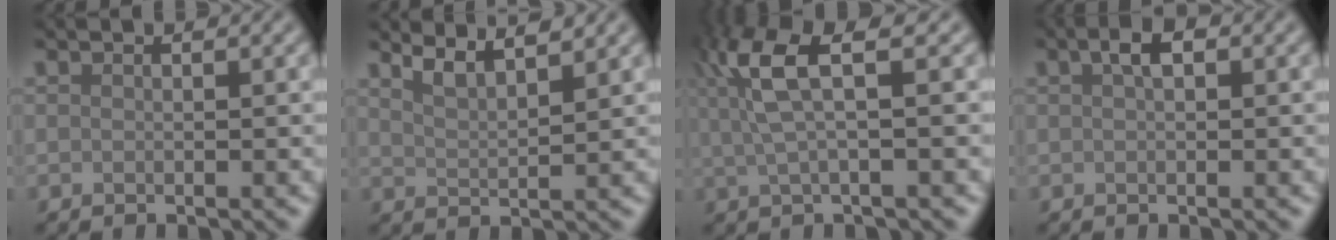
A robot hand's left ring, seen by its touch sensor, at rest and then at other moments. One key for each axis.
{"total": 3.8, "fx": 3.2, "fy": 0.7, "fz": 1.9, "tx": -0.023, "ty": 0.009, "tz": 0.044}
{"total": 6.2, "fx": 2.6, "fy": 1.4, "fz": 5.4, "tx": -0.118, "ty": 0.015, "tz": 0.051}
{"total": 1.9, "fx": 0.7, "fy": 0.9, "fz": 1.5, "tx": -0.023, "ty": 0.007, "tz": 0.008}